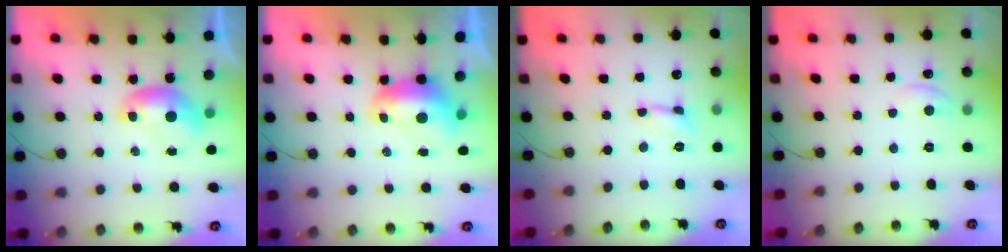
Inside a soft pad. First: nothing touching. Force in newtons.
{"total": 1.8, "press": 1.6, "slide": 0.8}
{"total": 0.0}
{"total": 1.3, "press": 1.1, "slide": 0.7}